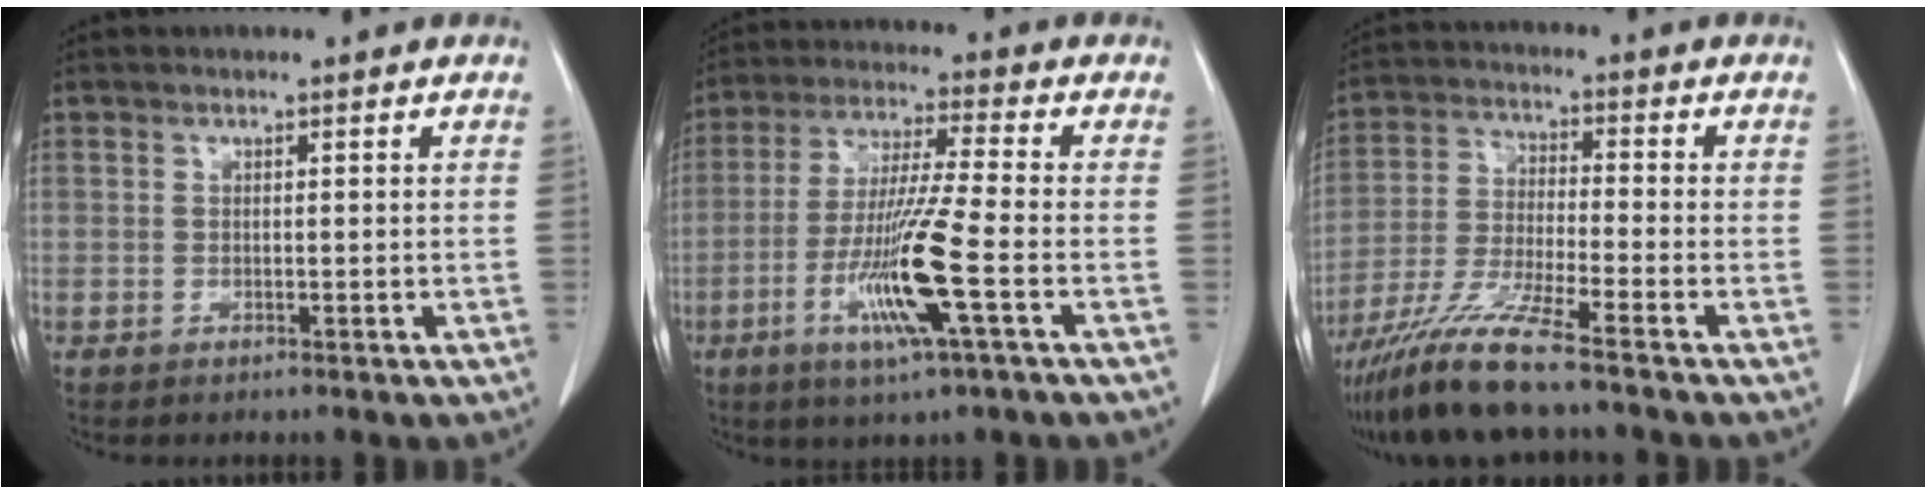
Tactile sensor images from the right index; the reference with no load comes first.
{"total": 12.5, "force": [-4.1, -0.5, 11.7], "torque": [-0.235, -0.018, -0.081]}
{"total": 10.2, "force": [-7.9, -0.9, 6.4], "torque": [-0.130, -0.029, -0.153]}